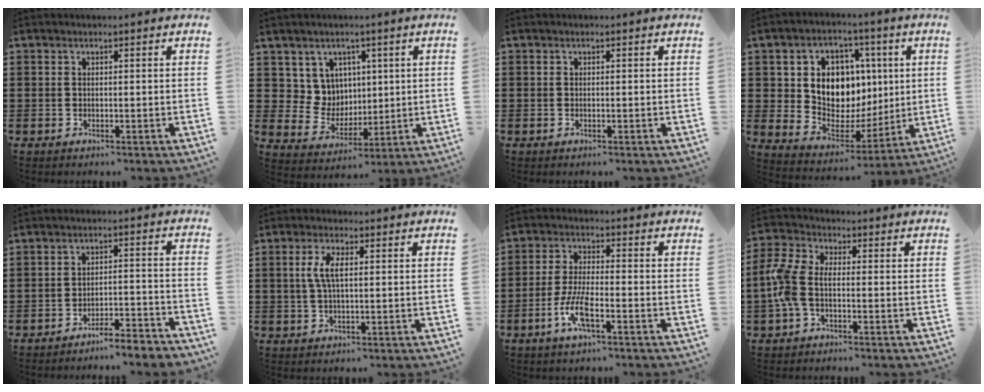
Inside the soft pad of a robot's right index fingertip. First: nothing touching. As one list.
[{"total": 7.5, "force": [2.5, 6.9, 1.5], "torque": [-0.062, -0.013, 0.053]}, {"total": 0.0}, {"total": 9.4, "force": [2.9, 7.9, 4.3], "torque": [-0.093, -0.010, 0.057]}, {"total": 4.2, "force": [-4.0, -0.4, 0.9], "torque": [-0.020, -0.005, -0.082]}, {"total": 4.4, "force": [0.8, 1.5, 4.1], "torque": [-0.090, 0.003, 0.009]}, {"total": 6.3, "force": [-2.9, 1.6, 5.4], "torque": [-0.121, -0.010, -0.058]}, {"total": 5.7, "force": [-1.4, 3.0, 4.7], "torque": [-0.132, -0.005, -0.039]}]